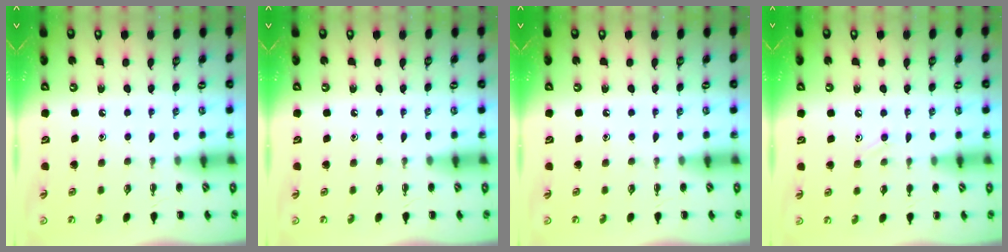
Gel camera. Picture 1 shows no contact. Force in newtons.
{"total": 0.0}
{"total": 0.0}
{"total": 6.2, "press": 5.8, "slide": 2.2}